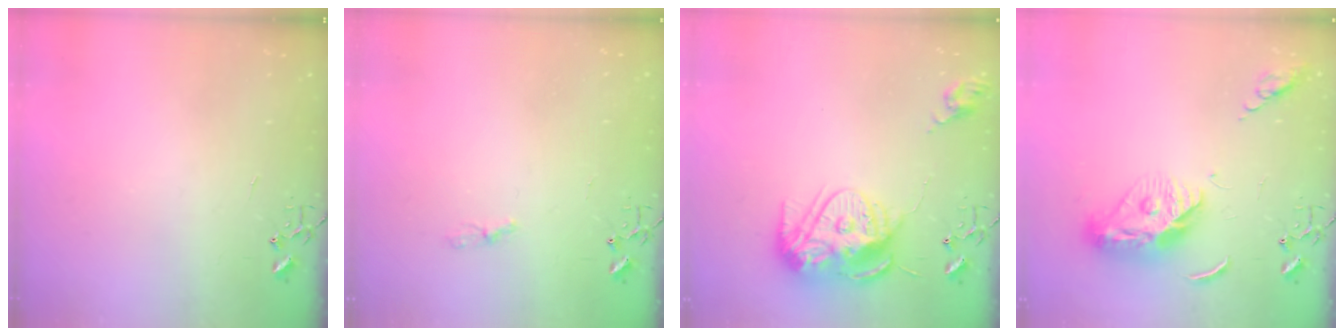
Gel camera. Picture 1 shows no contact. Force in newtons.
{"total": 4.4, "press": 4.4, "slide": 0.6}
{"total": 14.9, "press": 14.8, "slide": 1.2}
{"total": 13.1, "press": 13.0, "slide": 1.3}